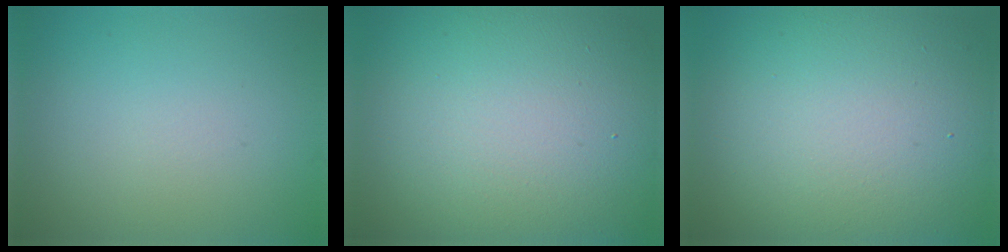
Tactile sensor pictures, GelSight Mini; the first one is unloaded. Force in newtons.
{"total": 19.8, "press": 19.8, "slide": 1.2}
{"total": 17.0, "press": 16.9, "slide": 1.3}